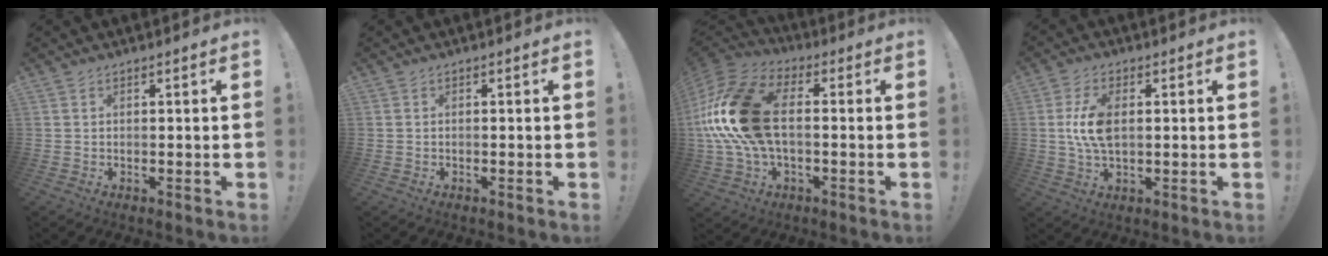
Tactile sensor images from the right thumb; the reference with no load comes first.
{"total": 0.0}
{"total": 21.8, "force": [0.6, 12.7, 17.7], "torque": [-0.335, 0.025, 0.024]}
{"total": 8.8, "force": [0.6, 4.7, 7.4], "torque": [-0.133, -0.003, 0.009]}